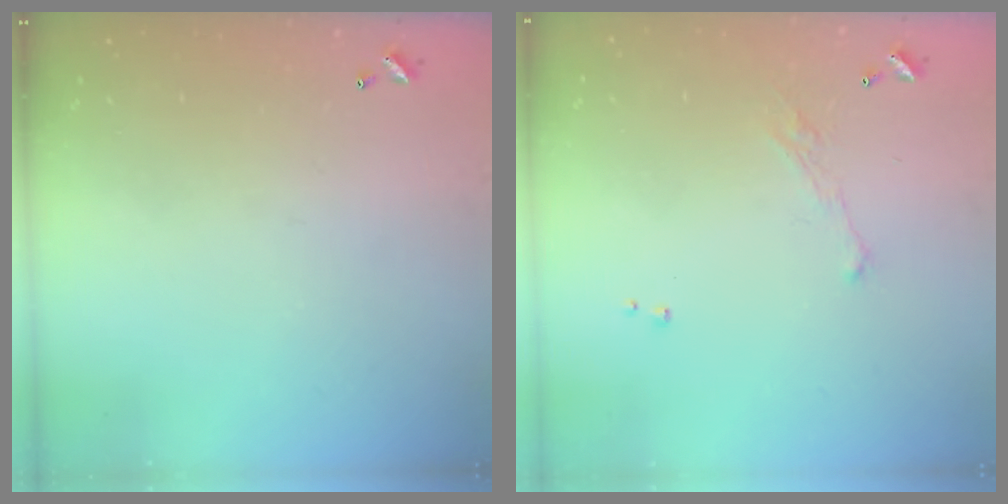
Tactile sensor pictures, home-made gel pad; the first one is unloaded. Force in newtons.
{"total": 1.9, "press": 1.7, "slide": 0.8}